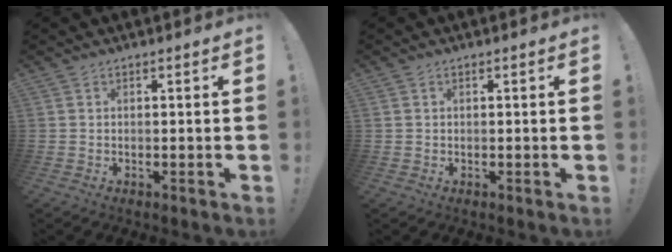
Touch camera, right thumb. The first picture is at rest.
{"total": 0.6, "force": [0.3, 0.5, 0.2], "torque": [-0.011, 0.004, 0.007]}